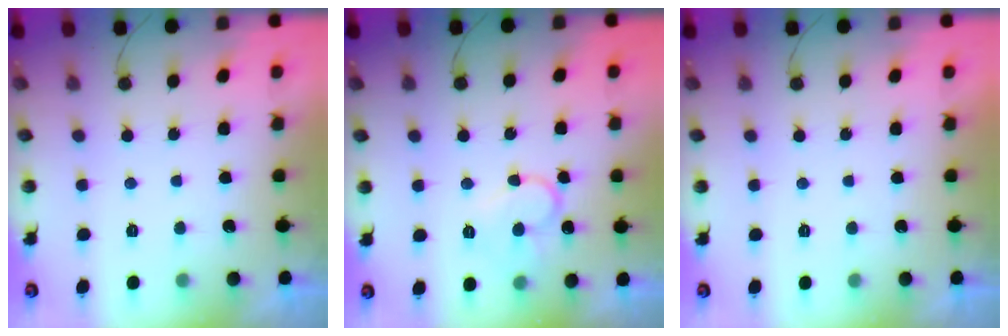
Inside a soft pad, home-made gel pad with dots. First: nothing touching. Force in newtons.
{"total": 11.1, "press": 11.0, "slide": 0.9}
{"total": 1.7, "press": 1.7, "slide": 0.0}